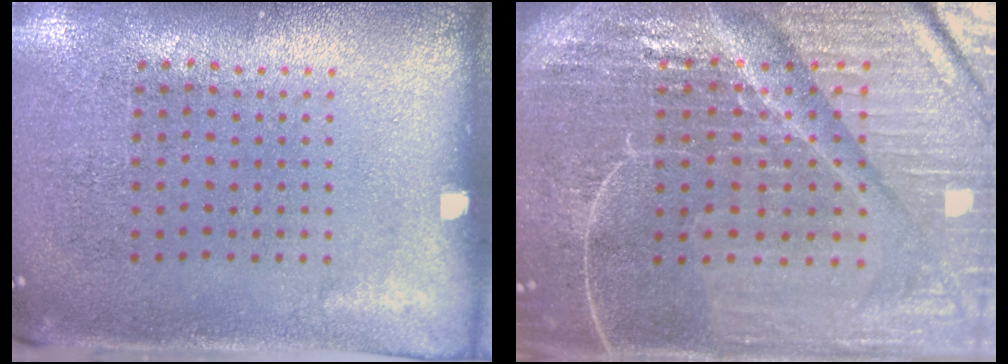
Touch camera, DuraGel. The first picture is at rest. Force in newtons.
{"total": 6.9, "press": 6.0, "slide": 3.4}